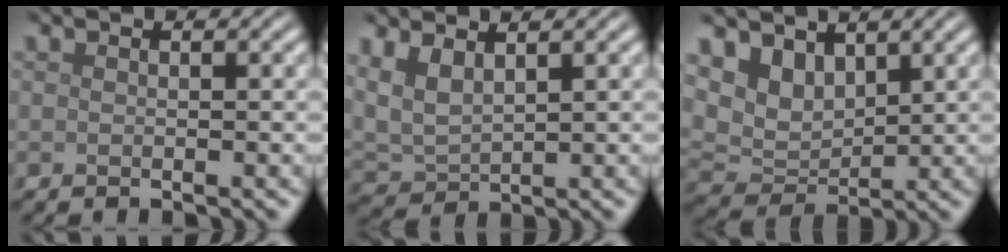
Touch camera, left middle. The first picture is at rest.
{"total": 3.6, "force": [1.9, 1.7, 2.5], "torque": [-0.064, -0.001, 0.041]}
{"total": 4.0, "force": [2.6, 2.5, 1.6], "torque": [-0.046, -0.009, 0.040]}